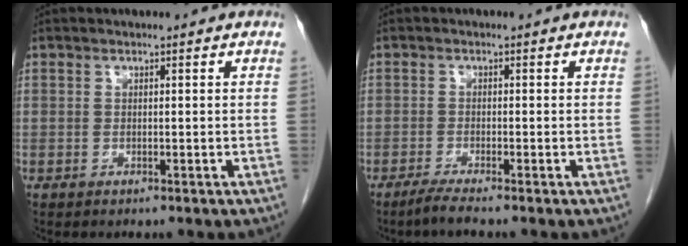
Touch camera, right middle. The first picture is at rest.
{"total": 2.2, "force": [-1.8, -0.5, 1.2], "torque": [-0.032, -0.006, -0.040]}